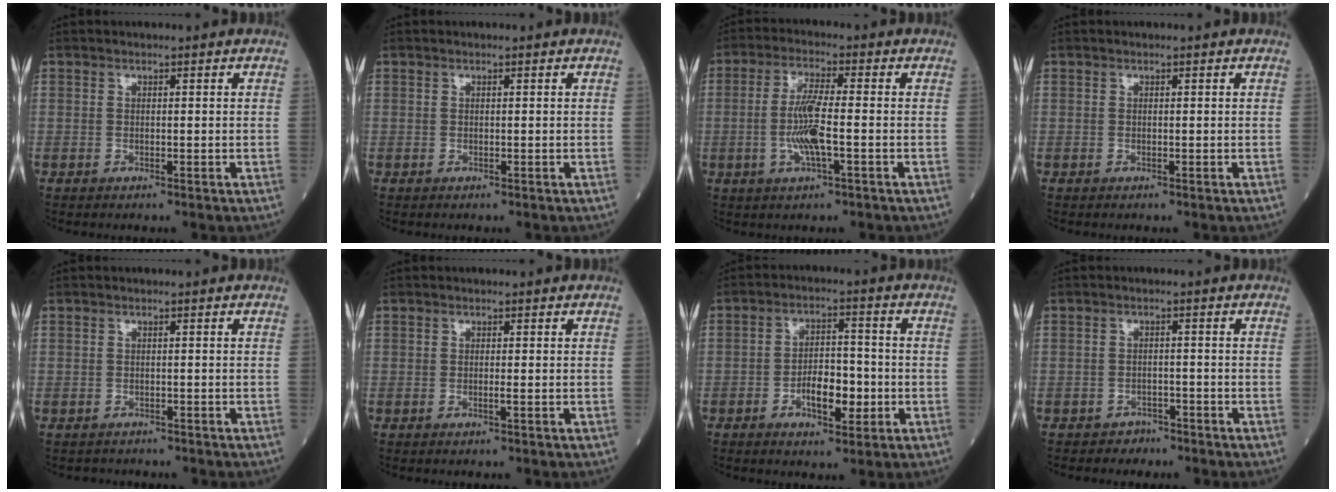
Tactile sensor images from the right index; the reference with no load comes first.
{"total": 0.0}
{"total": 6.9, "force": [-1.3, 0.6, 6.8], "torque": [-0.139, -0.004, -0.028]}
{"total": 0.0}
{"total": 1.9, "force": [-1.6, 0.9, -0.2], "torque": [-0.005, 0.000, -0.028]}
{"total": 0.7, "force": [-0.2, -0.2, 0.6], "torque": [-0.014, -0.001, -0.005]}
{"total": 6.8, "force": [-2.1, 2.9, 5.8], "torque": [-0.098, 0.008, -0.032]}
{"total": 2.2, "force": [-1.8, 1.3, -0.2], "torque": [-0.004, 0.005, -0.029]}